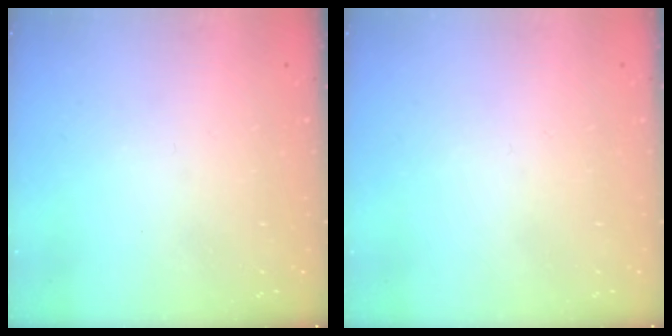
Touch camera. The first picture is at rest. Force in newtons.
{"total": 1.9, "press": 1.9, "slide": 0.1}